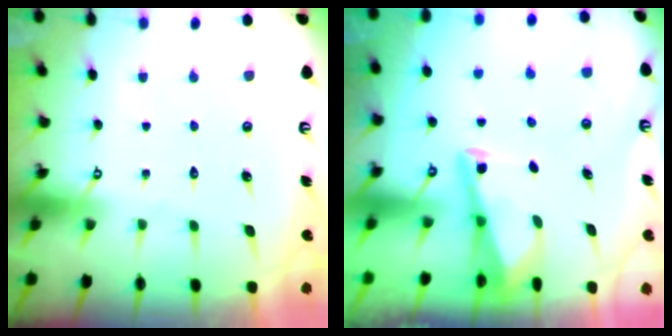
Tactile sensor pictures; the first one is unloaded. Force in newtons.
{"total": 2.9, "press": 2.9, "slide": 0.4}